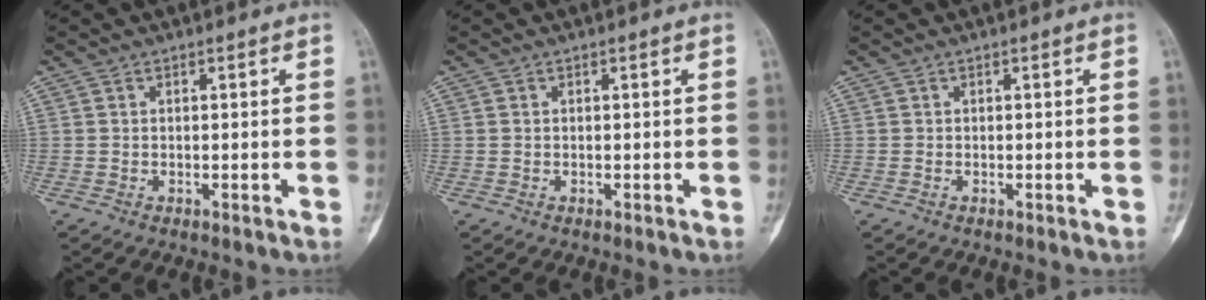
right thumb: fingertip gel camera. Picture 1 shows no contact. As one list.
[{"total": 0.0}, {"total": 0.0}]